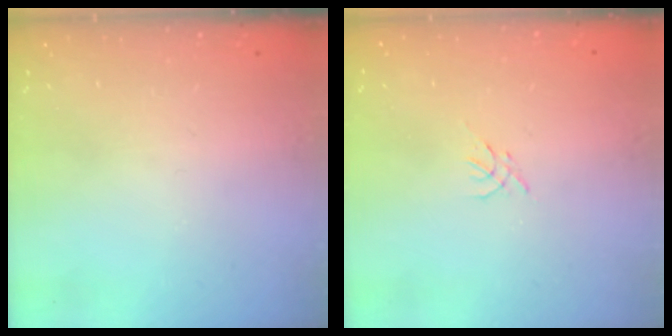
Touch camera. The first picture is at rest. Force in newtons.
{"total": 0.0}